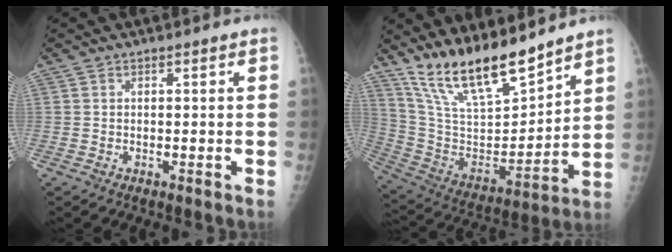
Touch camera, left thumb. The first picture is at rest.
{"total": 18.2, "force": [14.9, 4.5, 9.4], "torque": [-0.139, -0.084, 0.288]}